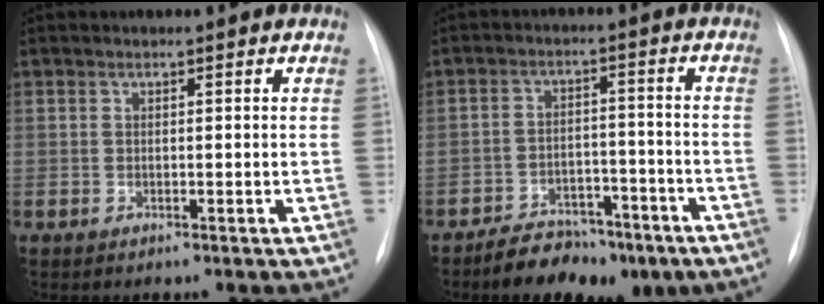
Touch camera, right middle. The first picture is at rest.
{"total": 10.0, "force": [-7.2, 4.9, 5.0], "torque": [-0.072, 0.015, -0.107]}